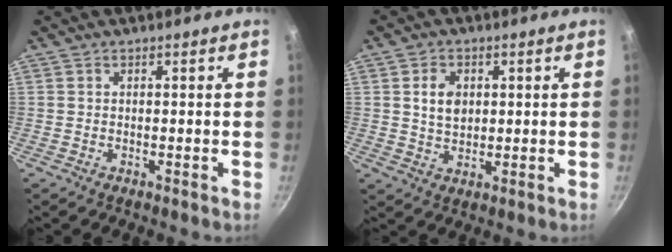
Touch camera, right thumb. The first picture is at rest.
{"total": 5.3, "force": [1.2, 3.9, 3.5], "torque": [-0.046, -0.004, 0.024]}